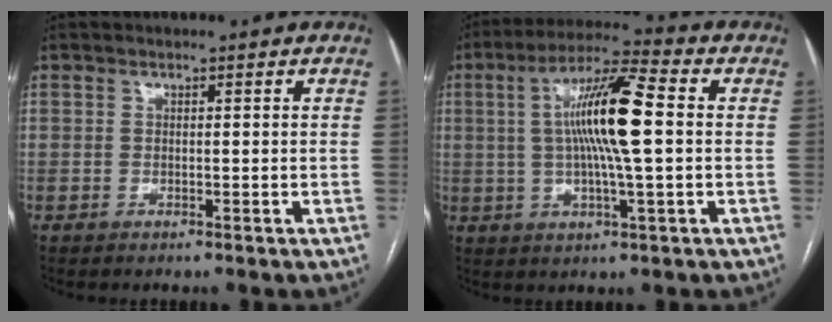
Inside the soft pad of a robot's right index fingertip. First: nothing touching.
{"total": 12.7, "force": [1.0, 0.8, 12.7], "torque": [-0.234, 0.012, 0.014]}